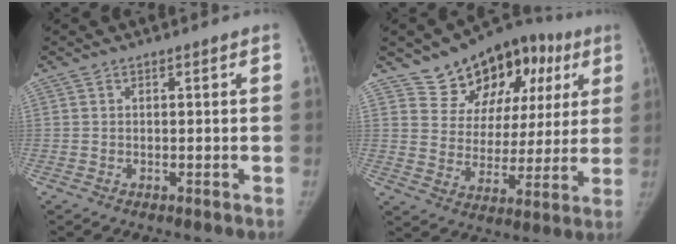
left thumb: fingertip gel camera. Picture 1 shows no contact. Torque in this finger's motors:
{"motor_torque": [0.12, 0.17, 0.55, -0.33, 0.03]}